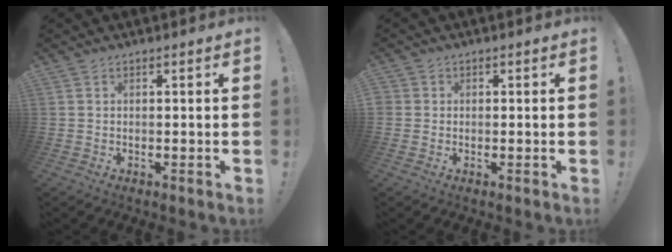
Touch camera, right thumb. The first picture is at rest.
{"total": 1.4, "force": [0.0, 1.4, 0.3], "torque": [-0.010, 0.007, 0.001]}